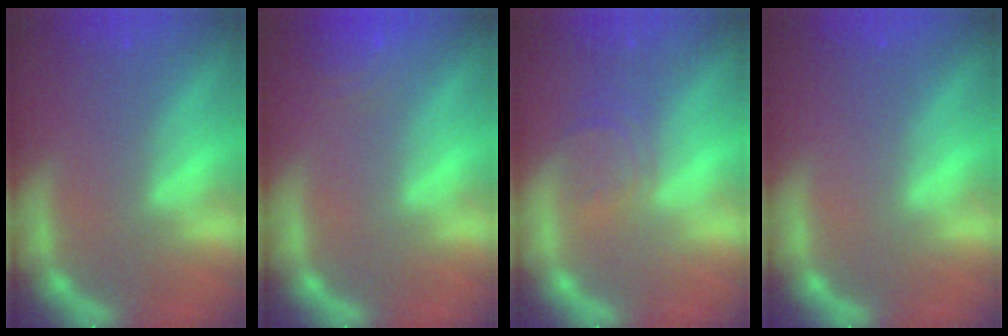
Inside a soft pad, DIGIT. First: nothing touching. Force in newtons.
{"total": 4.0}
{"total": 3.0}
{"total": 0.0}